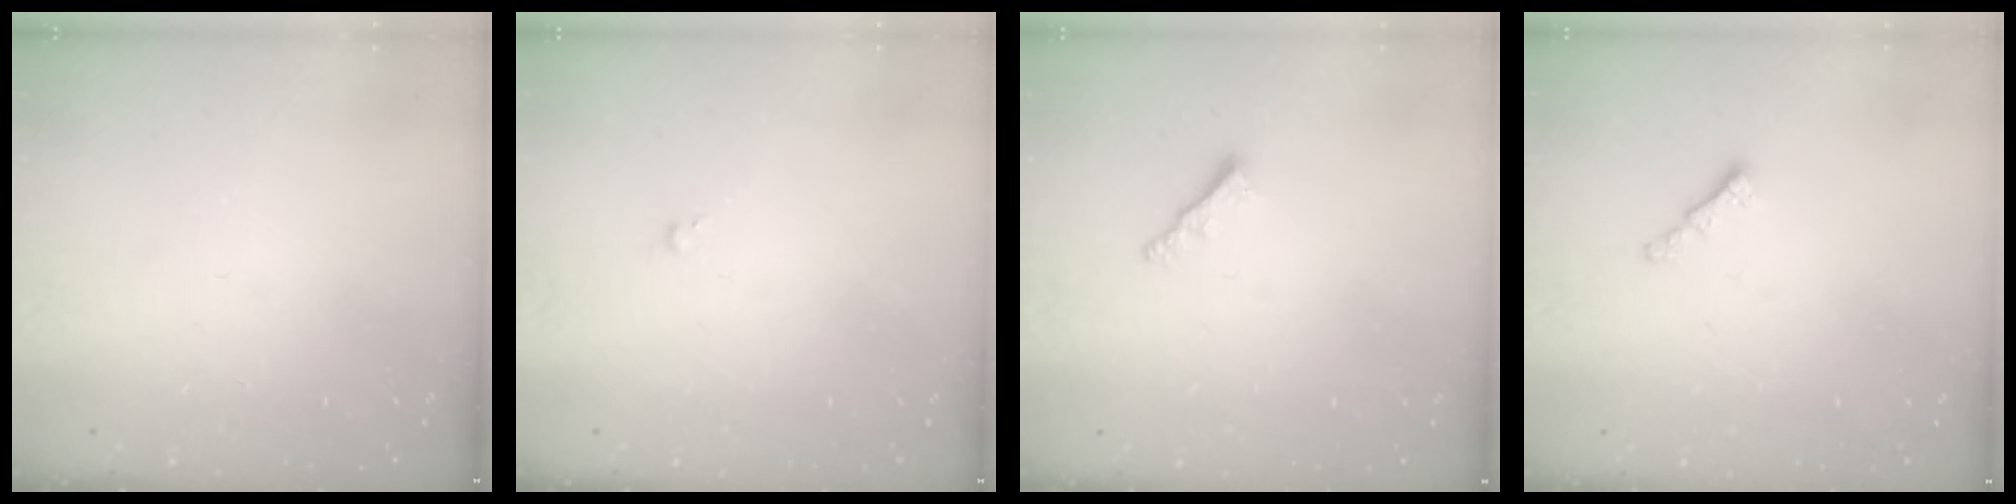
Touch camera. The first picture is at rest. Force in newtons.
{"total": 0.0}
{"total": 2.1, "press": 2.0, "slide": 0.5}
{"total": 0.7, "press": 0.6, "slide": 0.4}